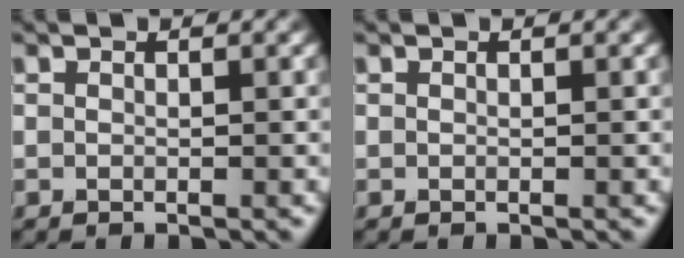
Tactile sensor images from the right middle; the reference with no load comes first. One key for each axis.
{"total": 0.0}